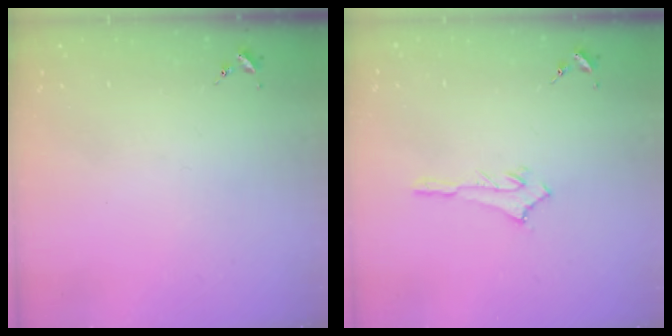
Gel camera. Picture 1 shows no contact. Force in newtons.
{"total": 2.6, "press": 2.6, "slide": 0.4}